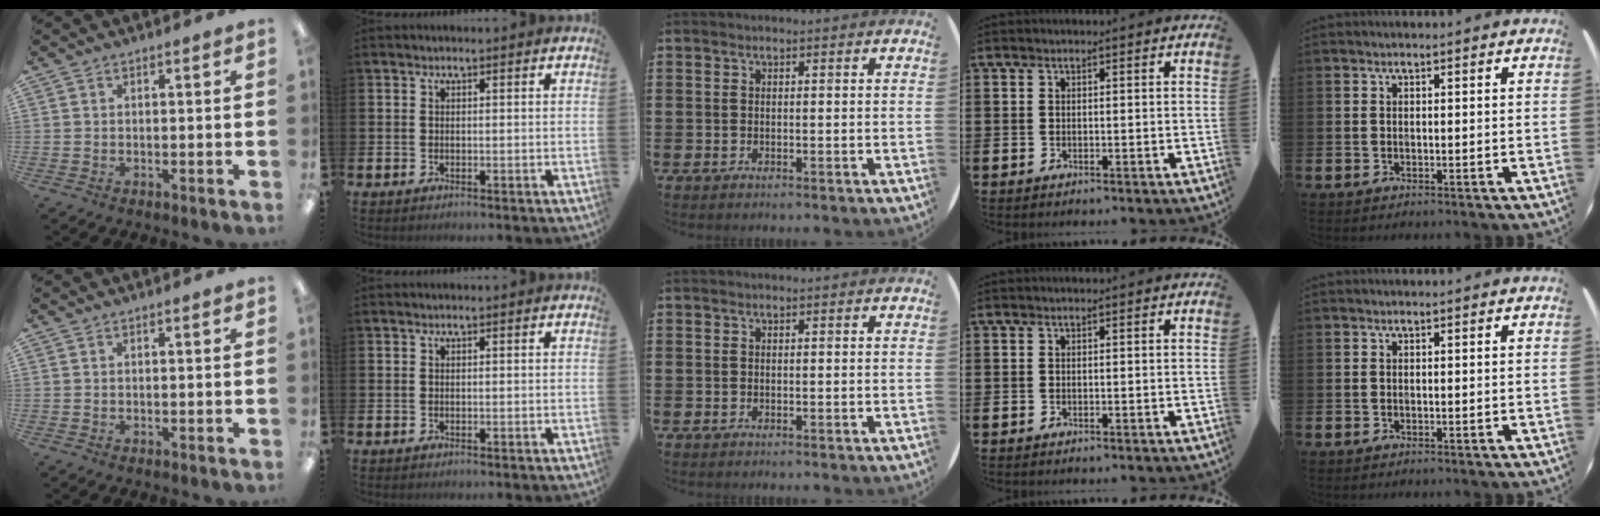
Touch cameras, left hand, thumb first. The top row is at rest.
{}